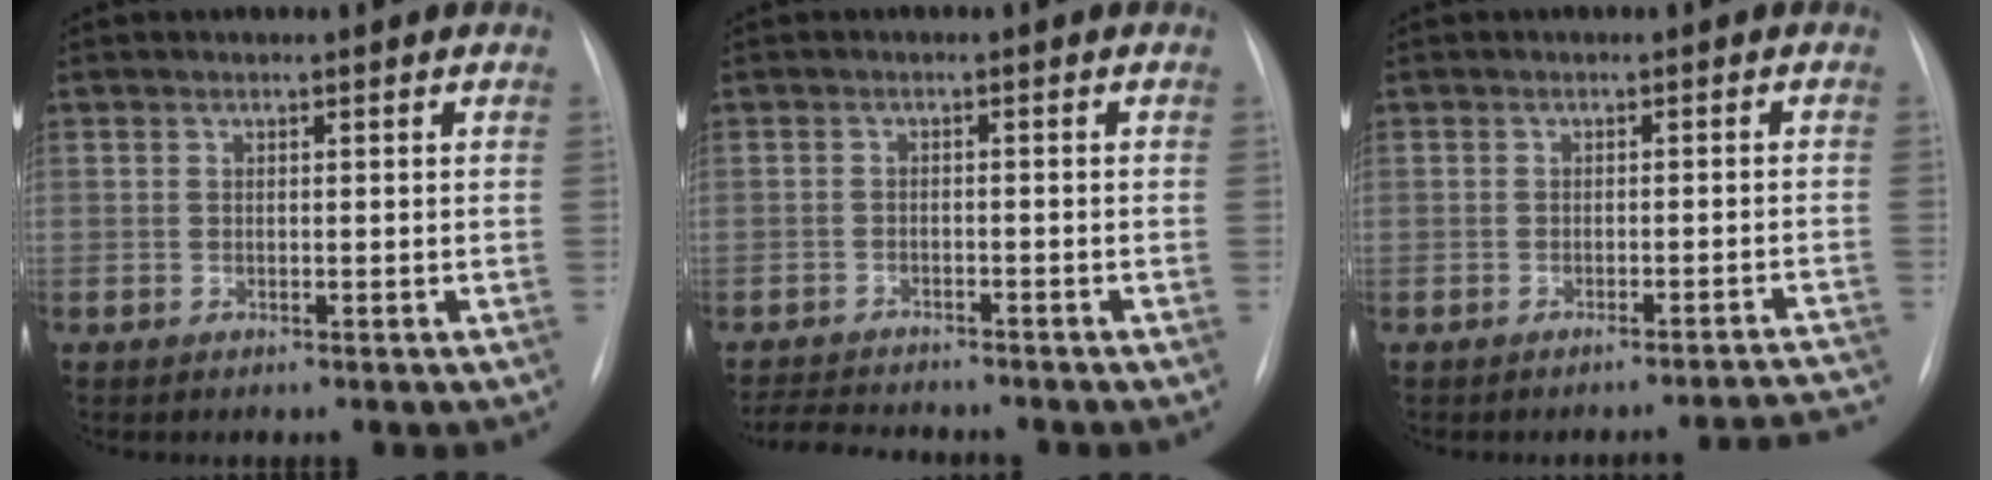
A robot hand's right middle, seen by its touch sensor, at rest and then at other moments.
{"total": 7.4, "force": [-7.0, 1.0, 2.2], "torque": [-0.035, -0.011, -0.107]}
{"total": 7.6, "force": [-7.5, -0.7, 0.4], "torque": [0.014, 0.013, -0.084]}